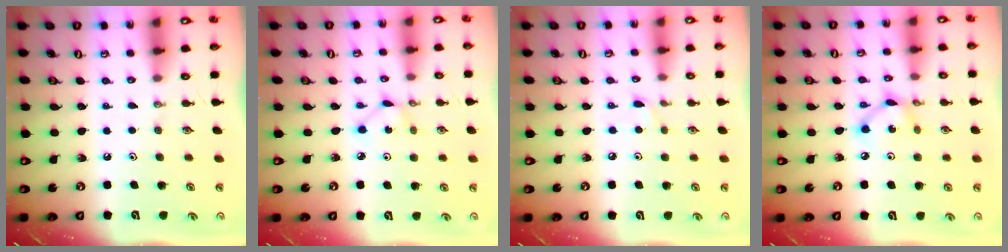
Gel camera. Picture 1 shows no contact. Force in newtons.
{"total": 1.7, "press": 1.7, "slide": 0.1}
{"total": 2.2, "press": 2.1, "slide": 0.3}
{"total": 6.2, "press": 6.2, "slide": 0.2}